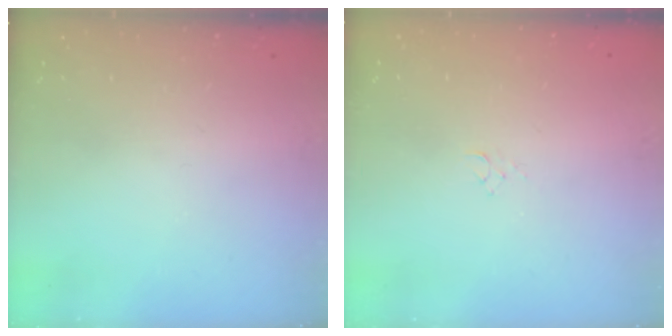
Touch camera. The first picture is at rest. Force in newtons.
{"total": 2.9, "press": 2.9, "slide": 0.3}